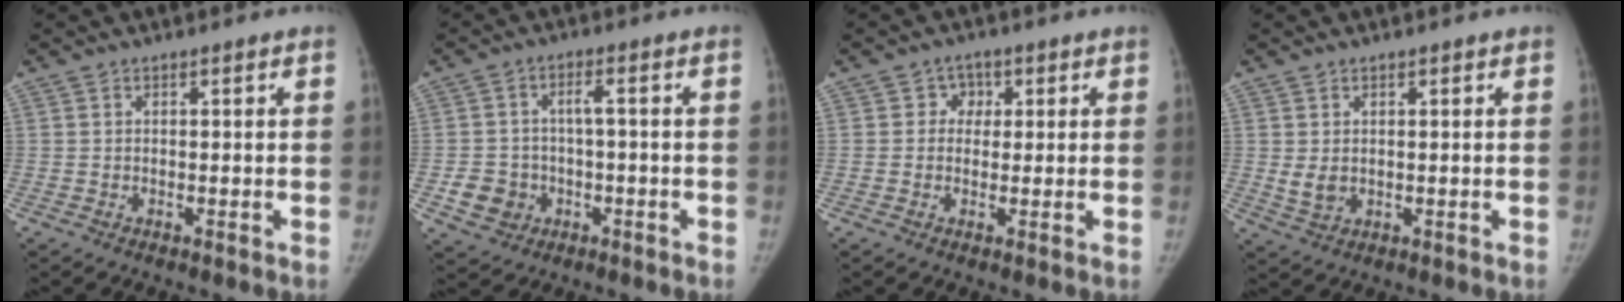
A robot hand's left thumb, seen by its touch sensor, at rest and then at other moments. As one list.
[{"total": 6.5, "force": [-2.3, 5.3, 3.1], "torque": [-0.039, 0.025, -0.032]}, {"total": 3.3, "force": [0.7, 3.0, 1.0], "torque": [0.014, 0.006, 0.000]}, {"total": 3.0, "force": [0.1, 2.3, 1.9], "torque": [-0.027, -0.007, 0.010]}]